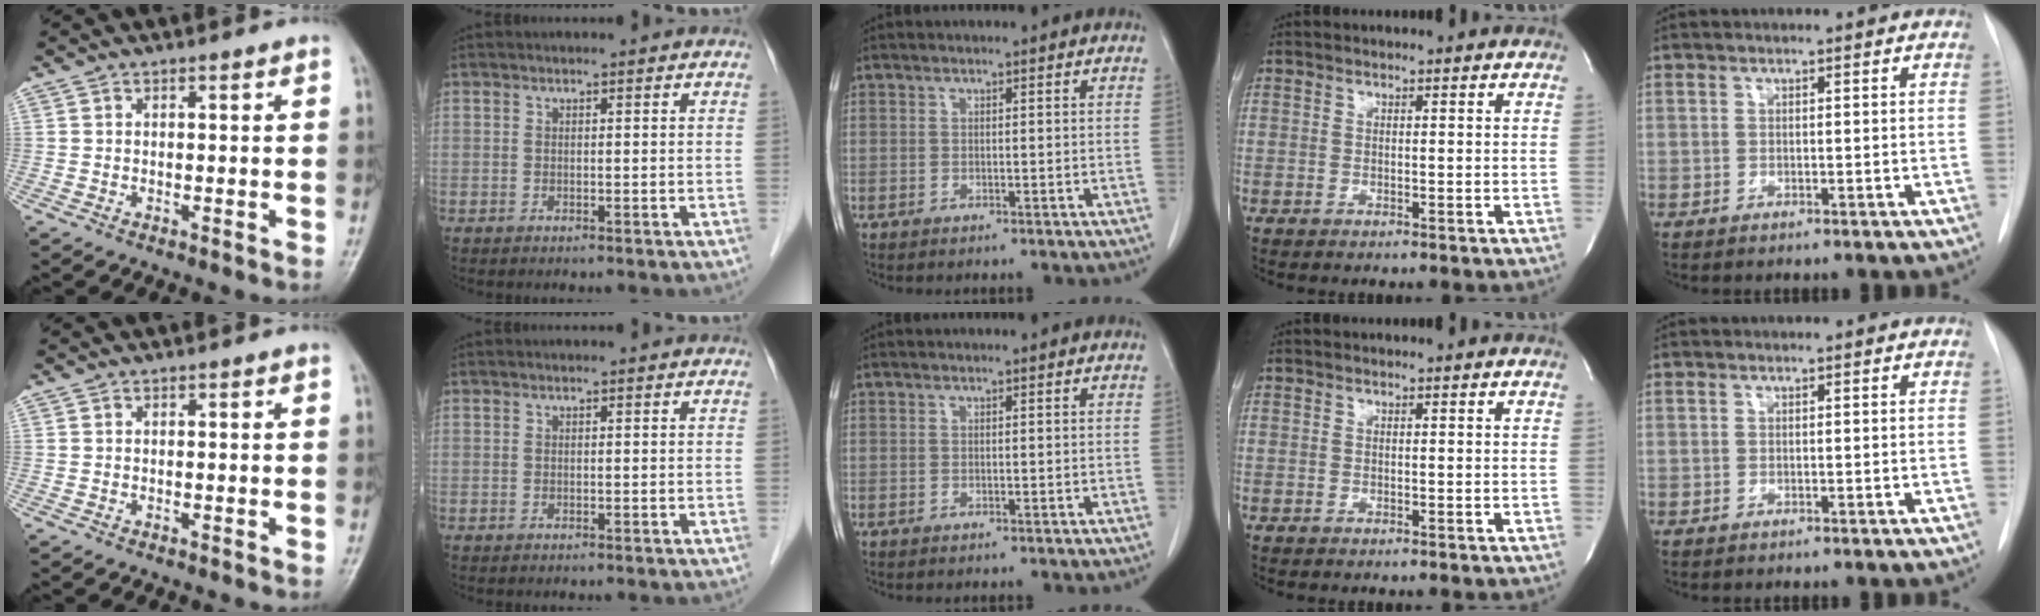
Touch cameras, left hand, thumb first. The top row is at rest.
{}